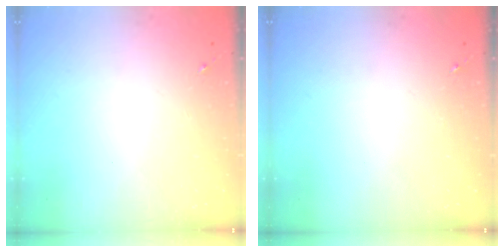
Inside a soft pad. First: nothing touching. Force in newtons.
{"total": 0.0}